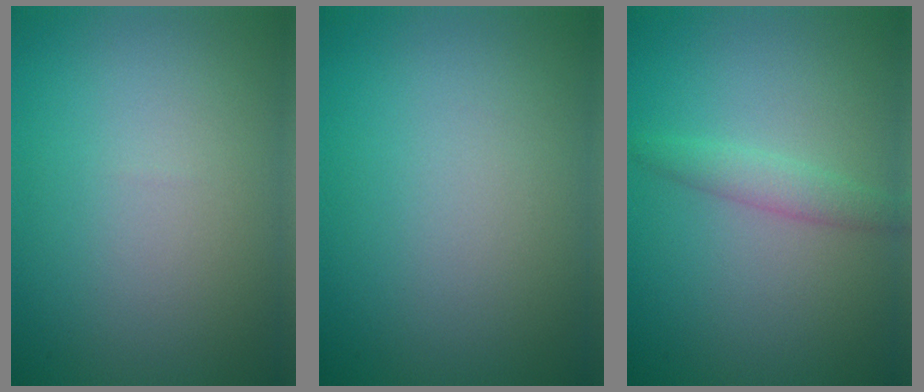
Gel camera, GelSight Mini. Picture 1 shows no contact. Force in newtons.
{"total": 0.0}
{"total": 1.9, "press": 1.9, "slide": 0.1}